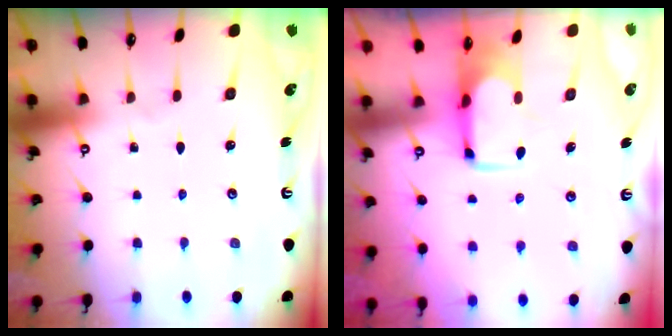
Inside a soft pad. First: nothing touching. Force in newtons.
{"total": 3.8, "press": 3.7, "slide": 0.4}